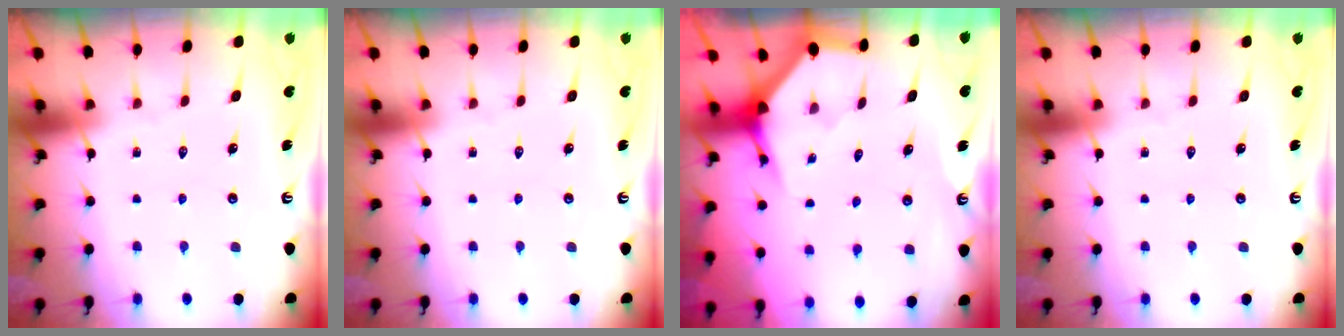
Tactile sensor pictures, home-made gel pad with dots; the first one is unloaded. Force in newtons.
{"total": 0.0}
{"total": 3.4, "press": 3.4, "slide": 0.1}
{"total": 0.0}